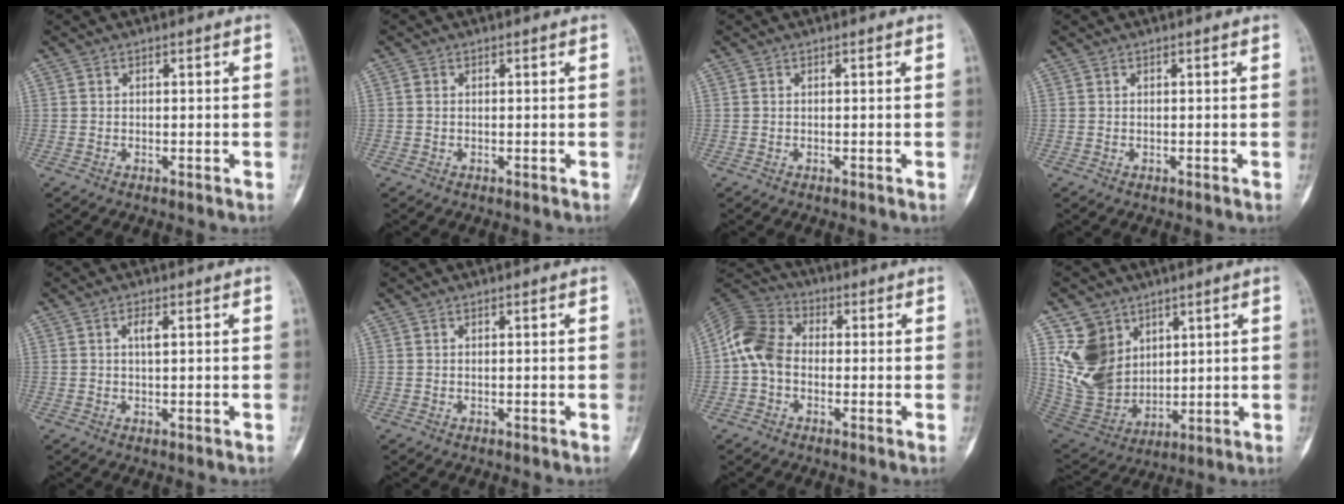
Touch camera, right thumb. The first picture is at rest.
{"total": 0.8, "force": [0.1, 0.6, 0.5], "torque": [-0.009, 0.001, 0.002]}
{"total": 0.0}
{"total": 0.0}
{"total": 2.1, "force": [0.5, 0.6, 1.9], "torque": [-0.034, 0.000, 0.009]}
{"total": 0.0}
{"total": 10.1, "force": [-0.7, 7.6, 6.6], "torque": [-0.120, 0.028, -0.029]}
{"total": 14.5, "force": [6.1, 11.3, 6.7], "torque": [-0.099, -0.033, 0.142]}